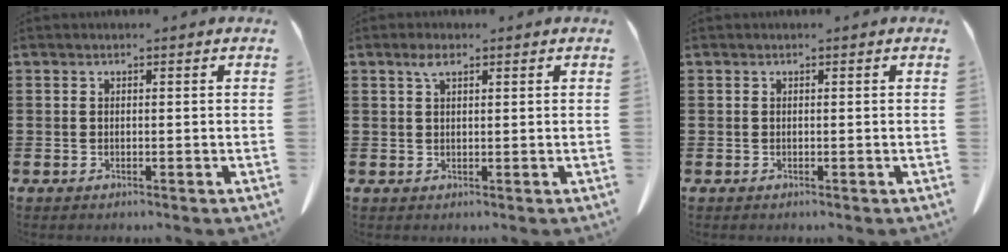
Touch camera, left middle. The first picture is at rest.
{"total": 2.4, "force": [1.3, 0.7, 1.9], "torque": [-0.042, 0.003, 0.022]}
{"total": 0.0}